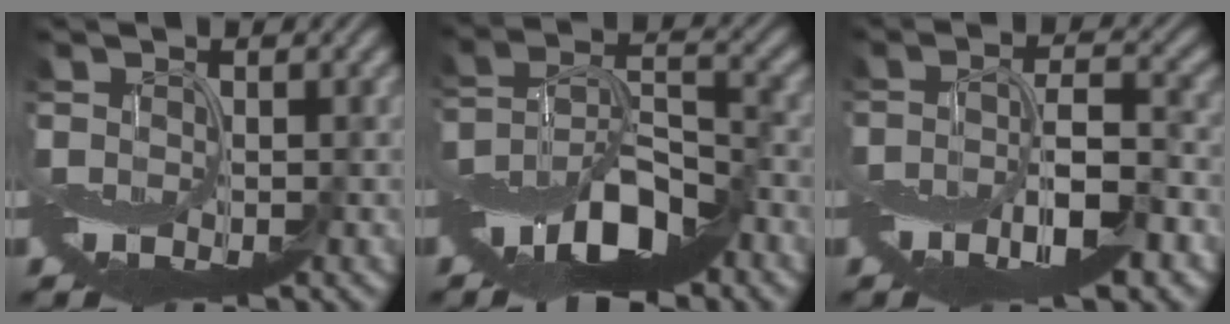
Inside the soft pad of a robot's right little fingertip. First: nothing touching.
{"total": 9.9, "force": [-5.9, 3.6, 7.1], "torque": [-0.124, 0.006, -0.114]}
{"total": 6.3, "force": [-2.6, 2.0, 5.4], "torque": [-0.098, 0.005, -0.050]}